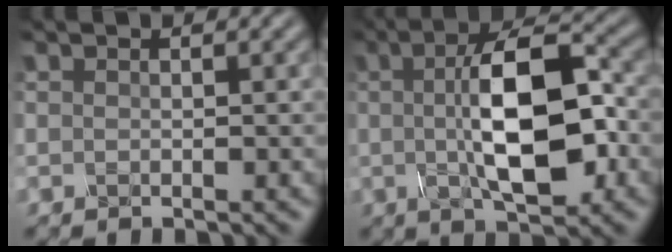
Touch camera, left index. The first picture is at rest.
{"total": 9.6, "force": [0.1, 3.5, 8.9], "torque": [-0.147, 0.010, 0.000]}